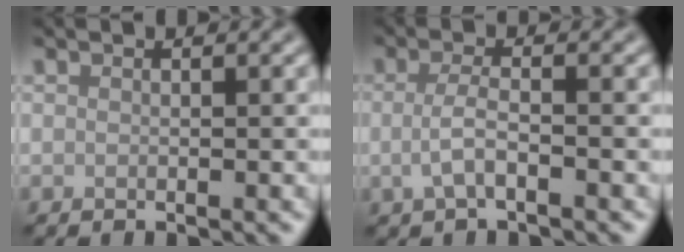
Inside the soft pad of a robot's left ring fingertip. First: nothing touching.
{"total": 2.4, "force": [-0.6, 0.8, 2.2], "torque": [-0.048, -0.003, -0.015]}